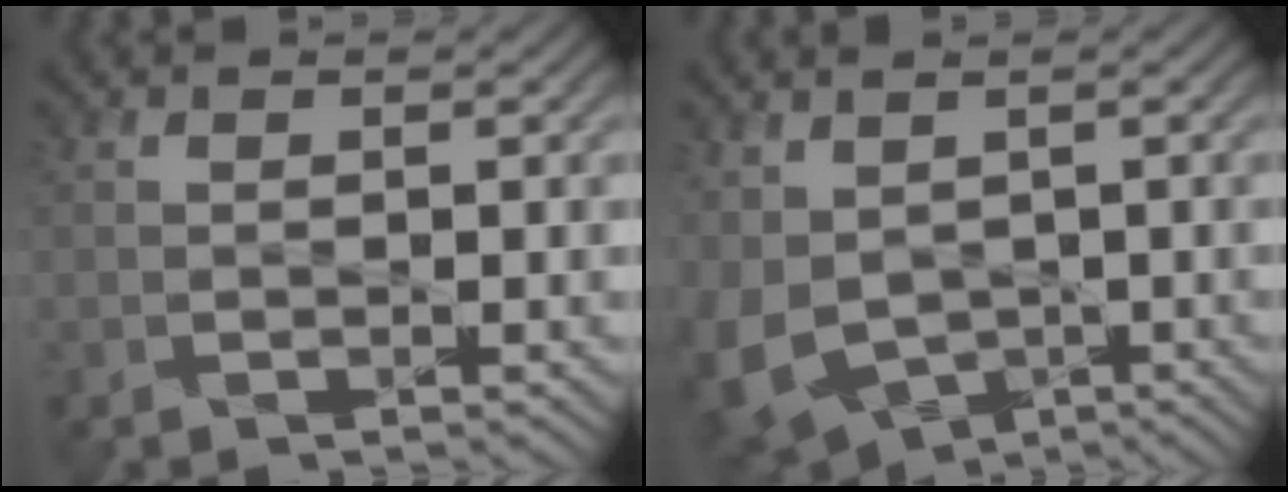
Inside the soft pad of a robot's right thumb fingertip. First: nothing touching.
{"total": 8.9, "force": [-1.0, 6.2, 6.3], "torque": [-0.175, -0.023, -0.013]}